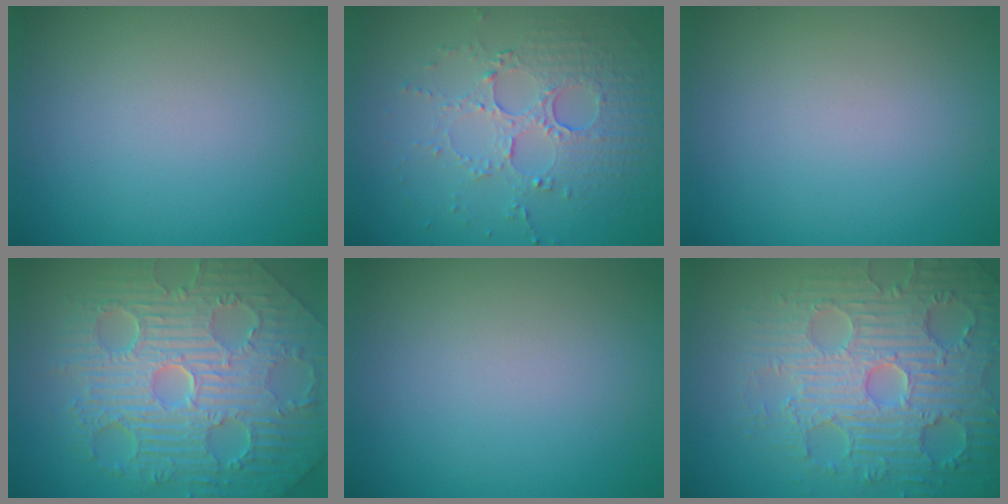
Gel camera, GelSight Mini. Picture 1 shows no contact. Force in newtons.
{"total": 5.4, "press": 3.7, "slide": 4.0}
{"total": 0.0}
{"total": 11.5, "press": 7.5, "slide": 8.7}
{"total": 0.0}
{"total": 7.7, "press": 6.3, "slide": 4.5}